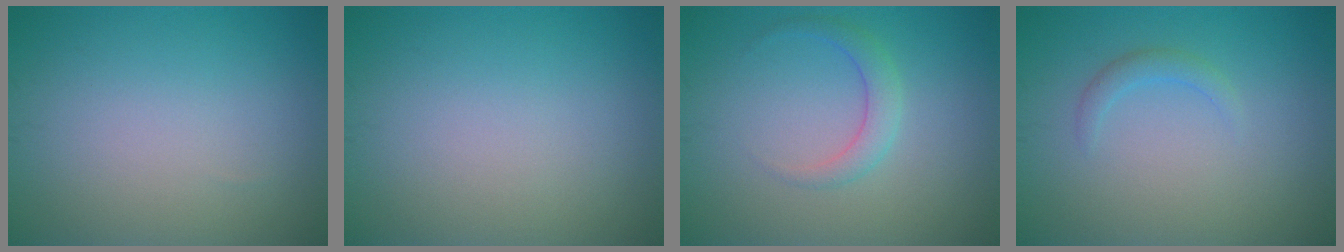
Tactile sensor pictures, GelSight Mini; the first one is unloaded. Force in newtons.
{"total": 0.0}
{"total": 2.0, "press": 2.0, "slide": 0.1}
{"total": 1.3, "press": 1.3, "slide": 0.1}